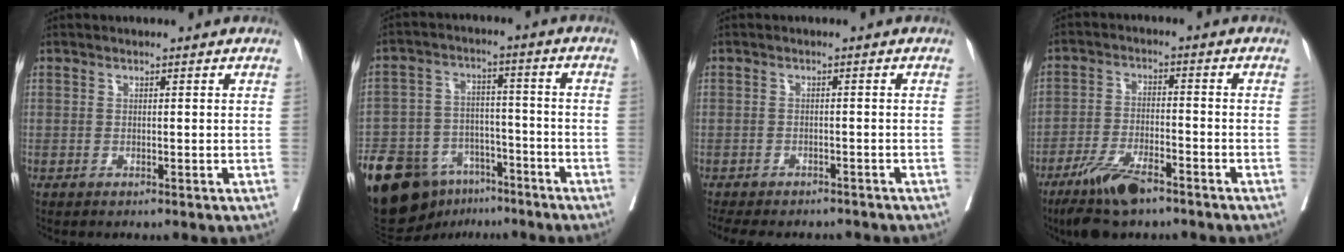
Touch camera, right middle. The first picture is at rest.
{"total": 20.7, "force": [-13.3, 12.0, 10.5], "torque": [-0.258, 0.002, -0.218]}
{"total": 10.7, "force": [-9.3, 3.7, 3.7], "torque": [-0.067, -0.004, -0.120]}
{"total": 9.2, "force": [-6.5, 2.4, 6.0], "torque": [-0.122, -0.015, -0.118]}